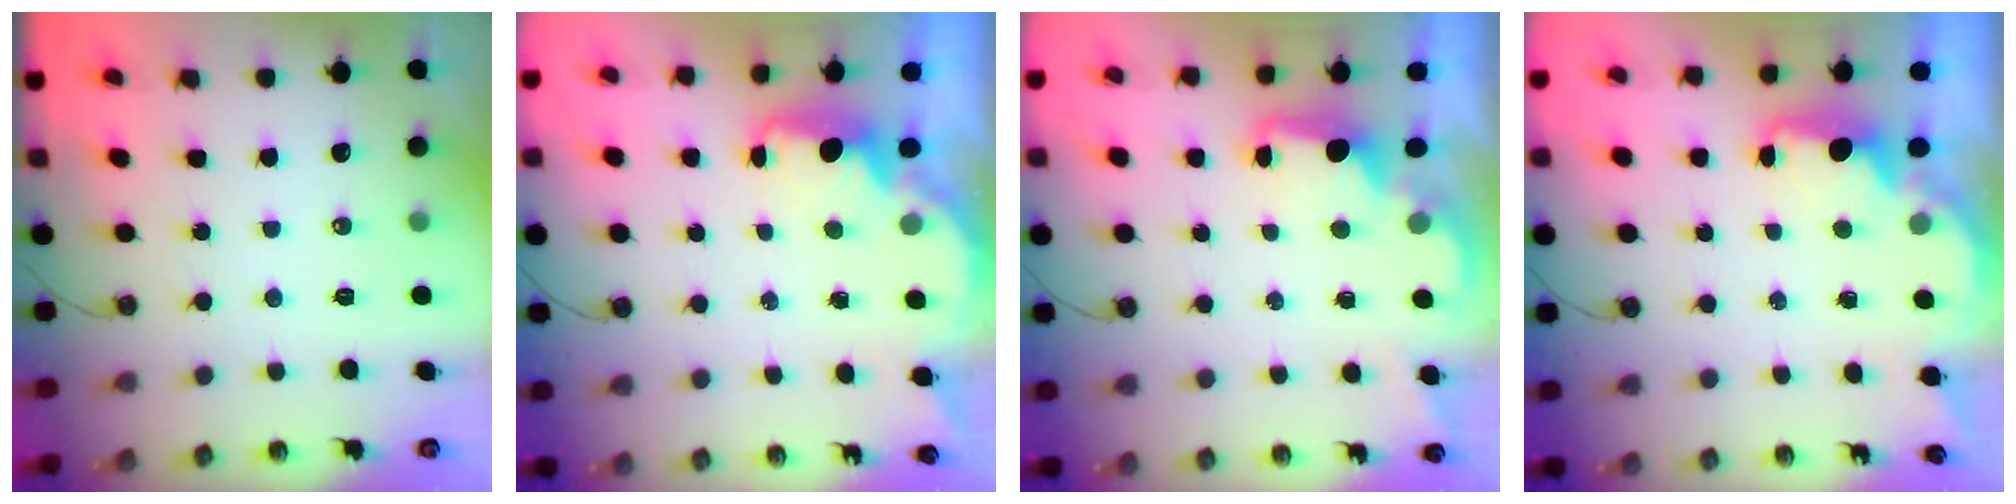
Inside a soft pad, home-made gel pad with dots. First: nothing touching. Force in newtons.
{"total": 2.3, "press": 2.3, "slide": 0.4}
{"total": 2.2, "press": 2.1, "slide": 0.8}
{"total": 2.1, "press": 2.0, "slide": 0.5}